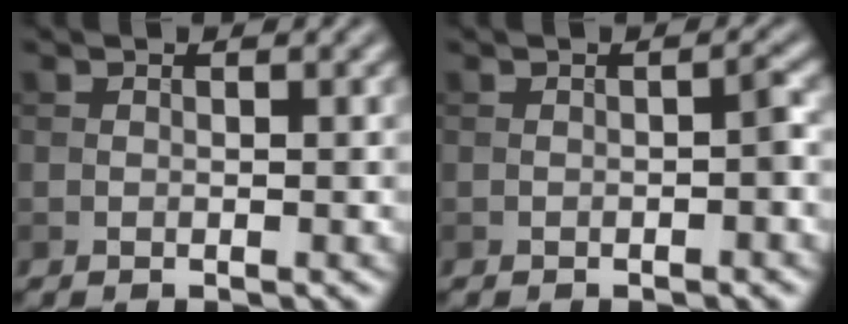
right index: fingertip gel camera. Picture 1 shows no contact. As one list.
[{"total": 1.0, "force": [-0.4, 0.1, 0.9], "torque": [-0.013, 0.006, -0.004]}]